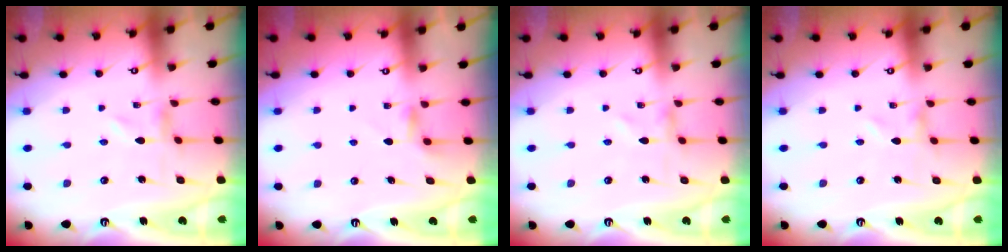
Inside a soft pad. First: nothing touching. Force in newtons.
{"total": 3.0, "press": 2.9, "slide": 0.5}
{"total": 0.0}
{"total": 0.0}